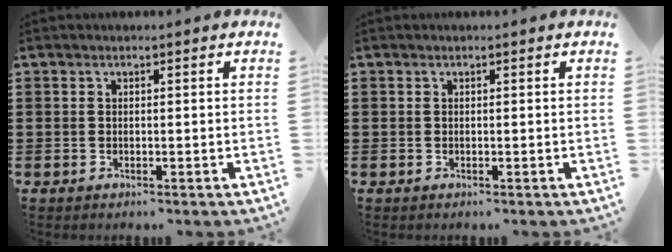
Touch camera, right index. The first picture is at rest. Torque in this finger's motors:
{"motor_torque": [0.28, 0.13, 0.00, 0.00]}